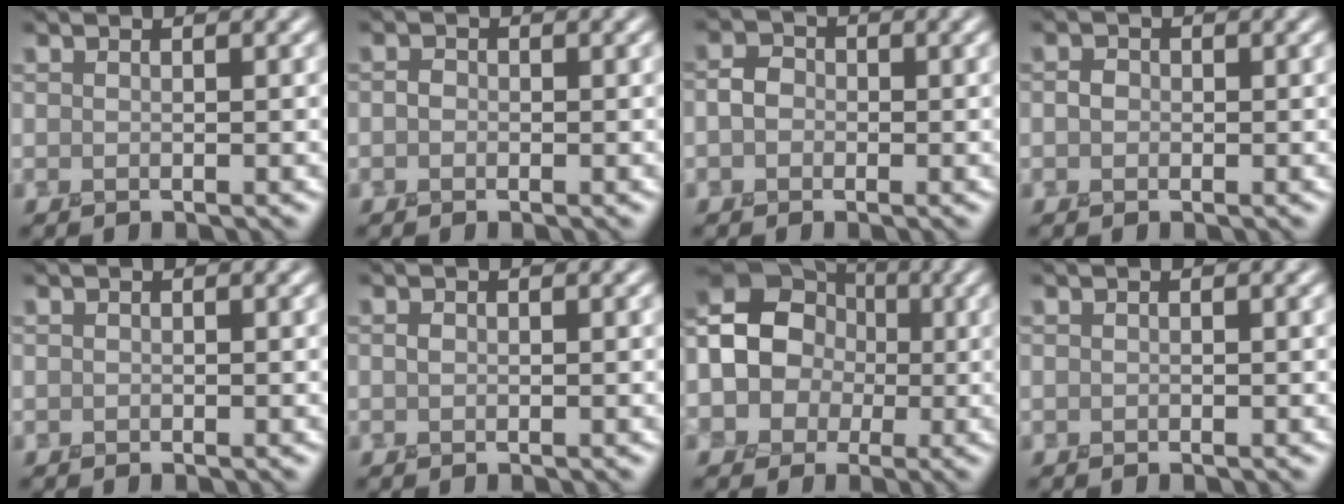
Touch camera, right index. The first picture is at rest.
{"total": 0.8, "force": [-0.2, 0.7, 0.3], "torque": [-0.003, 0.005, -0.005]}
{"total": 1.7, "force": [-0.2, 1.6, 0.7], "torque": [-0.009, 0.005, -0.010]}
{"total": 1.1, "force": [-0.1, 1.0, 0.5], "torque": [-0.006, 0.005, -0.005]}
{"total": 0.0}
{"total": 0.6, "force": [0.1, 0.5, 0.3], "torque": [-0.006, 0.004, 0.002]}
{"total": 10.7, "force": [-0.5, 9.4, 5.1], "torque": [-0.103, 0.030, -0.046]}
{"total": 0.0}